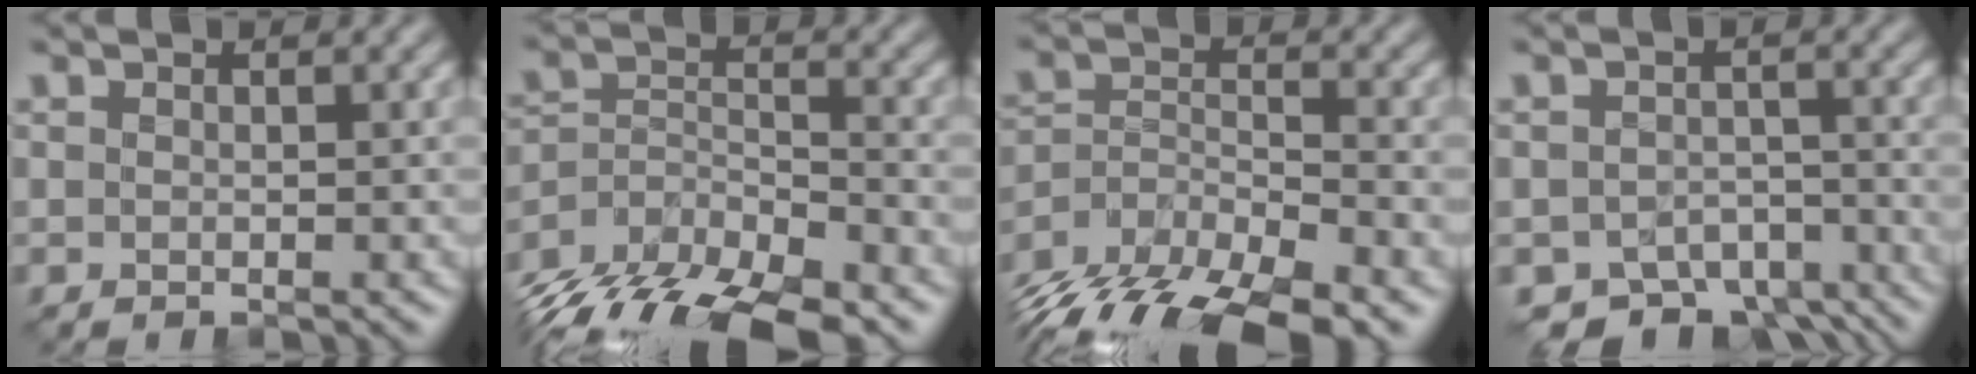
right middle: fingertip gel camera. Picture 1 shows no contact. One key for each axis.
{"total": 13.4, "fx": -10.9, "fy": 5.4, "fz": 5.6, "tx": -0.097, "ty": -0.009, "tz": -0.172}
{"total": 11.9, "fx": -9.3, "fy": 4.4, "fz": 6.0, "tx": -0.113, "ty": -0.016, "tz": -0.156}
{"total": 6.7, "fx": -5.4, "fy": 3.3, "fz": 2.2, "tx": -0.019, "ty": -0.013, "tz": -0.078}